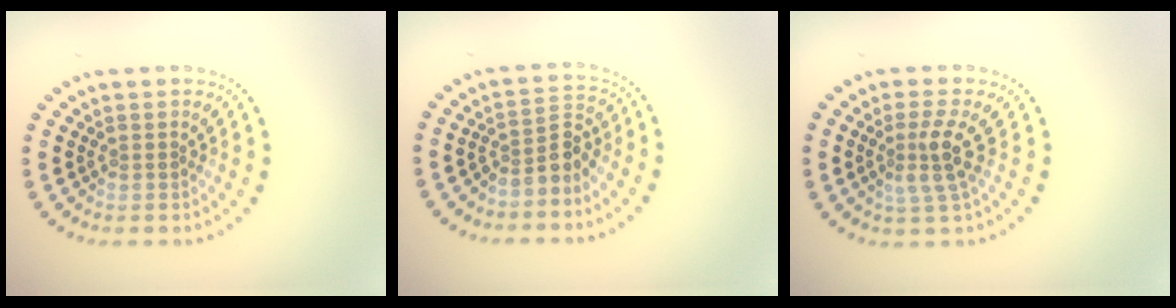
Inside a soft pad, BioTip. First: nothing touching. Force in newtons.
{"total": 2.7, "press": 2.0, "slide": 1.8}
{"total": 2.9, "press": 2.4, "slide": 1.6}